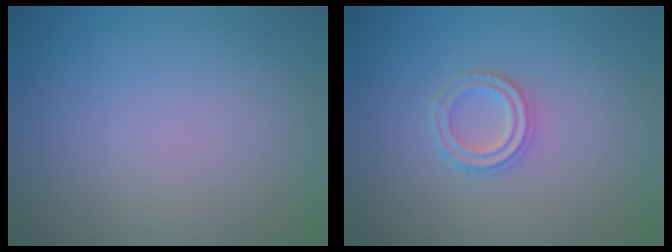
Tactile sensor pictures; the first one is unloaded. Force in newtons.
{"total": 2.2, "press": 2.2, "slide": 0.5}